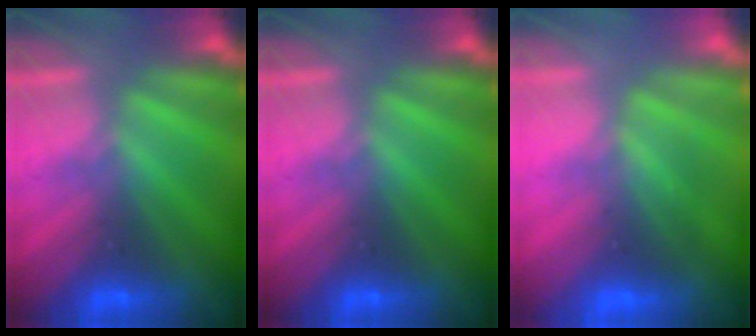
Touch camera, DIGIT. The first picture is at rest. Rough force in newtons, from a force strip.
{"total": 0.0}
{"total": 2.7}